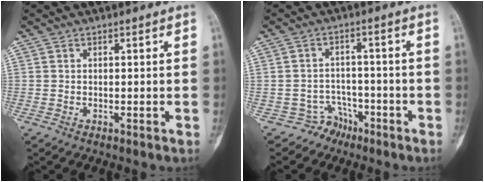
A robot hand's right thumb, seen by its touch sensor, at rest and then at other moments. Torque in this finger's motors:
{"motor_torque": [0.19, 0.35, 0.09, -0.02, -0.14]}